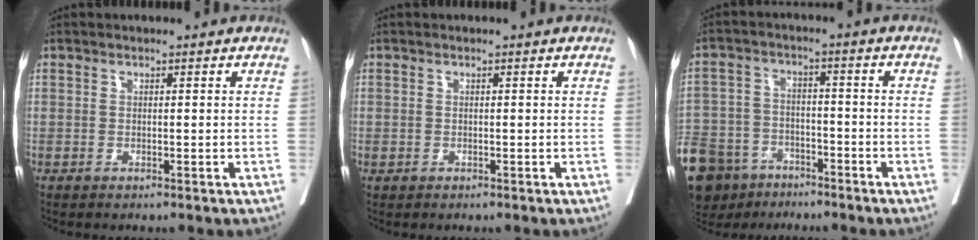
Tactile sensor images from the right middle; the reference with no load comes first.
{"total": 0.6, "force": [-0.2, 0.5, -0.1], "torque": [0.004, 0.007, -0.006]}
{"total": 18.7, "force": [-13.0, 11.1, 7.5], "torque": [-0.220, -0.014, -0.211]}